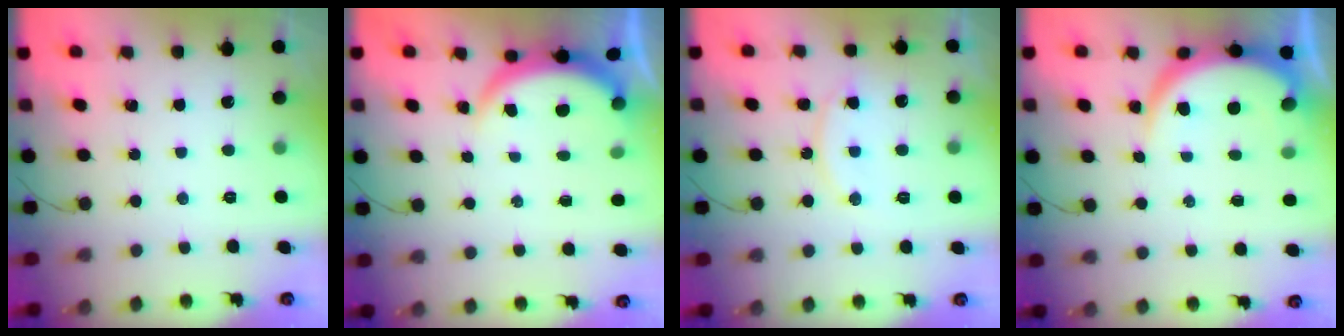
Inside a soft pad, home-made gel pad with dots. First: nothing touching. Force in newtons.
{"total": 3.9, "press": 3.9, "slide": 0.2}
{"total": 11.9, "press": 11.9, "slide": 0.8}
{"total": 7.7, "press": 7.7, "slide": 0.6}